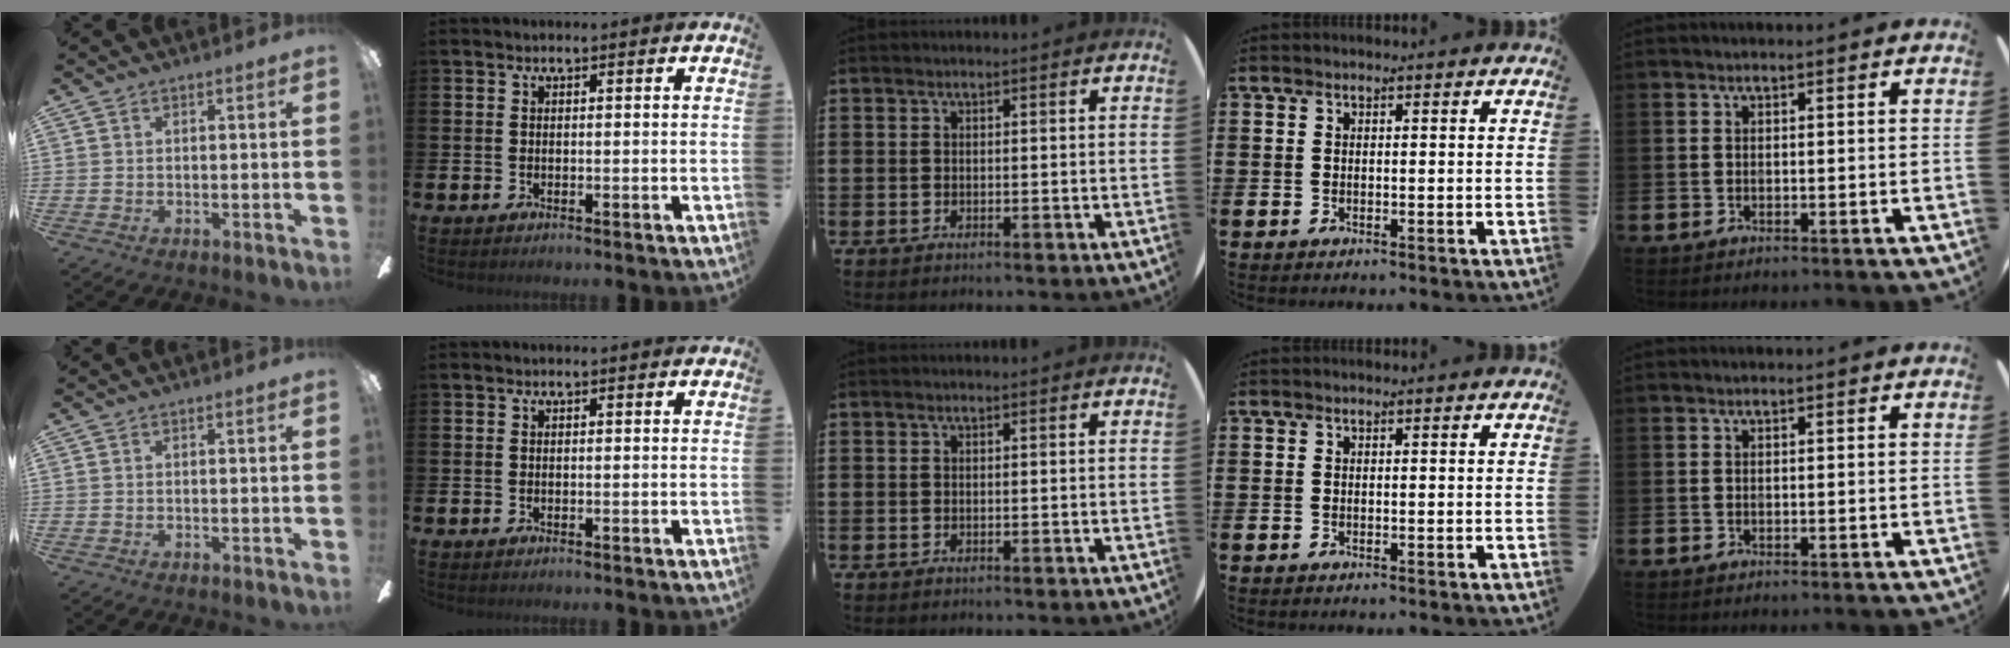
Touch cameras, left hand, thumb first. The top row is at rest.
{}